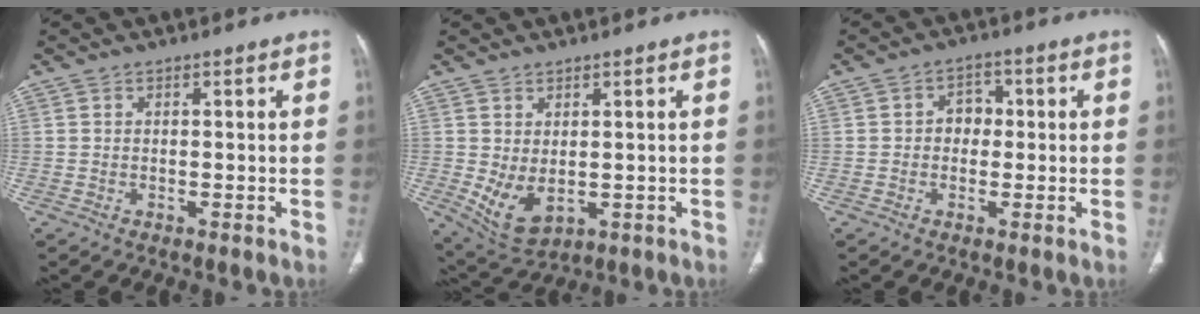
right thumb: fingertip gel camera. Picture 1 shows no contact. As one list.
[{"total": 6.7, "force": [-0.4, 4.0, 5.4], "torque": [-0.093, -0.006, 0.018]}, {"total": 3.8, "force": [0.0, 3.2, 2.2], "torque": [-0.008, 0.011, -0.008]}]